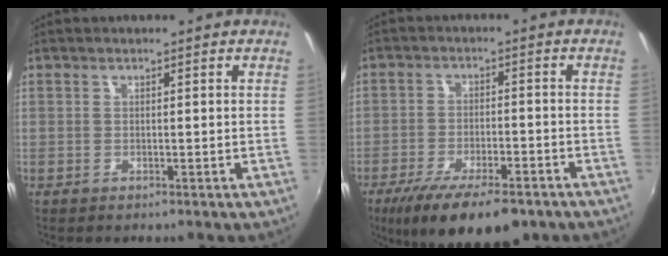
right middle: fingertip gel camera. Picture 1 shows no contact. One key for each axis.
{"total": 14.8, "fx": -10.3, "fy": 5.0, "fz": 9.4, "tx": -0.187, "ty": -0.038, "tz": -0.163}